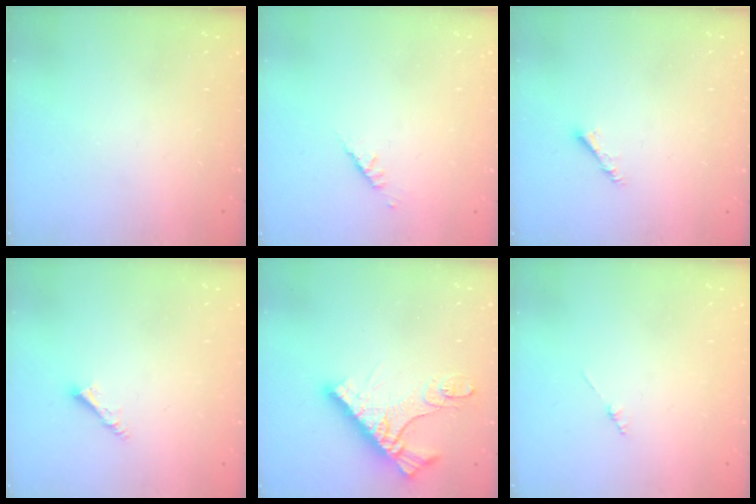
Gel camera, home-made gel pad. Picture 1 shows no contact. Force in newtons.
{"total": 2.5, "press": 2.4, "slide": 0.7}
{"total": 3.0, "press": 2.9, "slide": 0.6}
{"total": 3.9, "press": 3.9, "slide": 0.5}
{"total": 12.3, "press": 12.2, "slide": 1.2}
{"total": 1.3, "press": 1.3, "slide": 0.3}